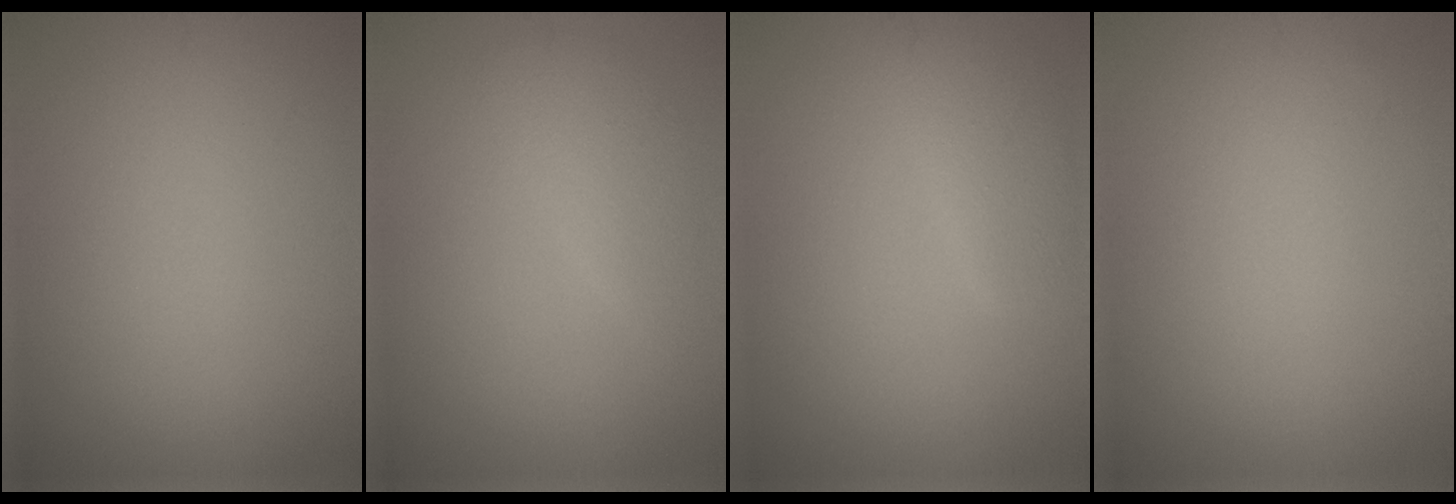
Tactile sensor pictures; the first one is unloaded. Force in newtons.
{"total": 2.5, "press": 2.5, "slide": 0.2}
{"total": 2.7, "press": 2.7, "slide": 0.1}
{"total": 0.0}